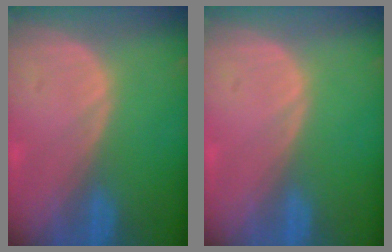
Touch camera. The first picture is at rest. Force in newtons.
{"total": 0.0}